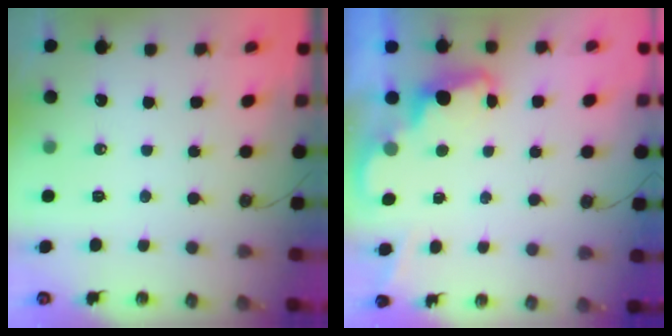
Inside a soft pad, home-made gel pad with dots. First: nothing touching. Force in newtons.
{"total": 2.4, "press": 2.4, "slide": 0.5}